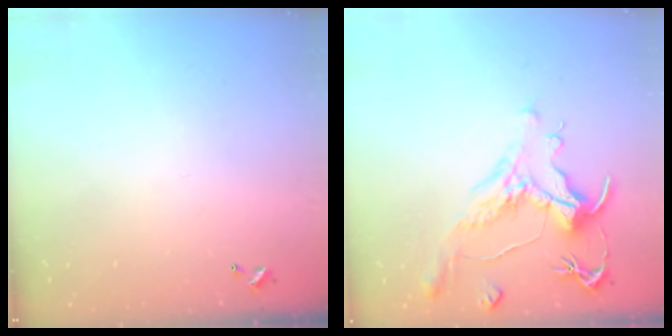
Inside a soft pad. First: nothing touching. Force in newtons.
{"total": 1.1, "press": 0.0, "slide": 1.1}